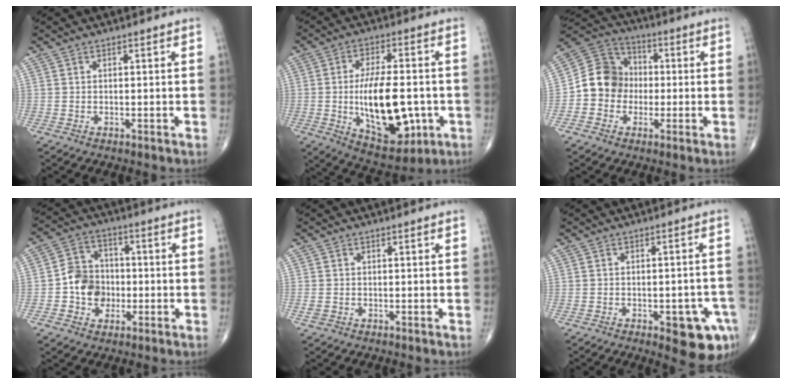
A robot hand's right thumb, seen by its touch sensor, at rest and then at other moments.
{"total": 17.8, "force": [-2.7, 8.6, 15.3], "torque": [-0.221, 0.005, -0.023]}
{"total": 10.6, "force": [-1.4, 9.5, 4.4], "torque": [-0.050, 0.036, -0.038]}
{"total": 8.9, "force": [-1.6, 7.5, 4.4], "torque": [-0.044, 0.025, -0.035]}
{"total": 1.3, "force": [-0.4, 1.1, 0.7], "torque": [-0.019, 0.001, -0.008]}
{"total": 9.5, "force": [-4.2, 3.6, 7.7], "torque": [-0.072, 0.018, -0.044]}